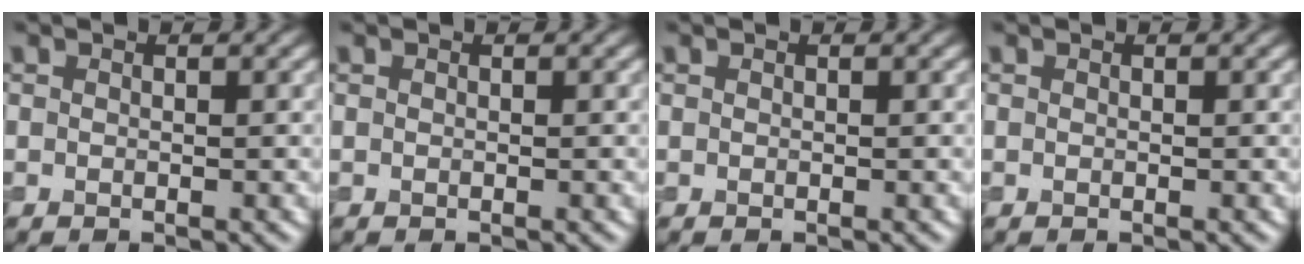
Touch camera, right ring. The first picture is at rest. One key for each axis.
{"total": 0.0}
{"total": 0.0}
{"total": 0.0}